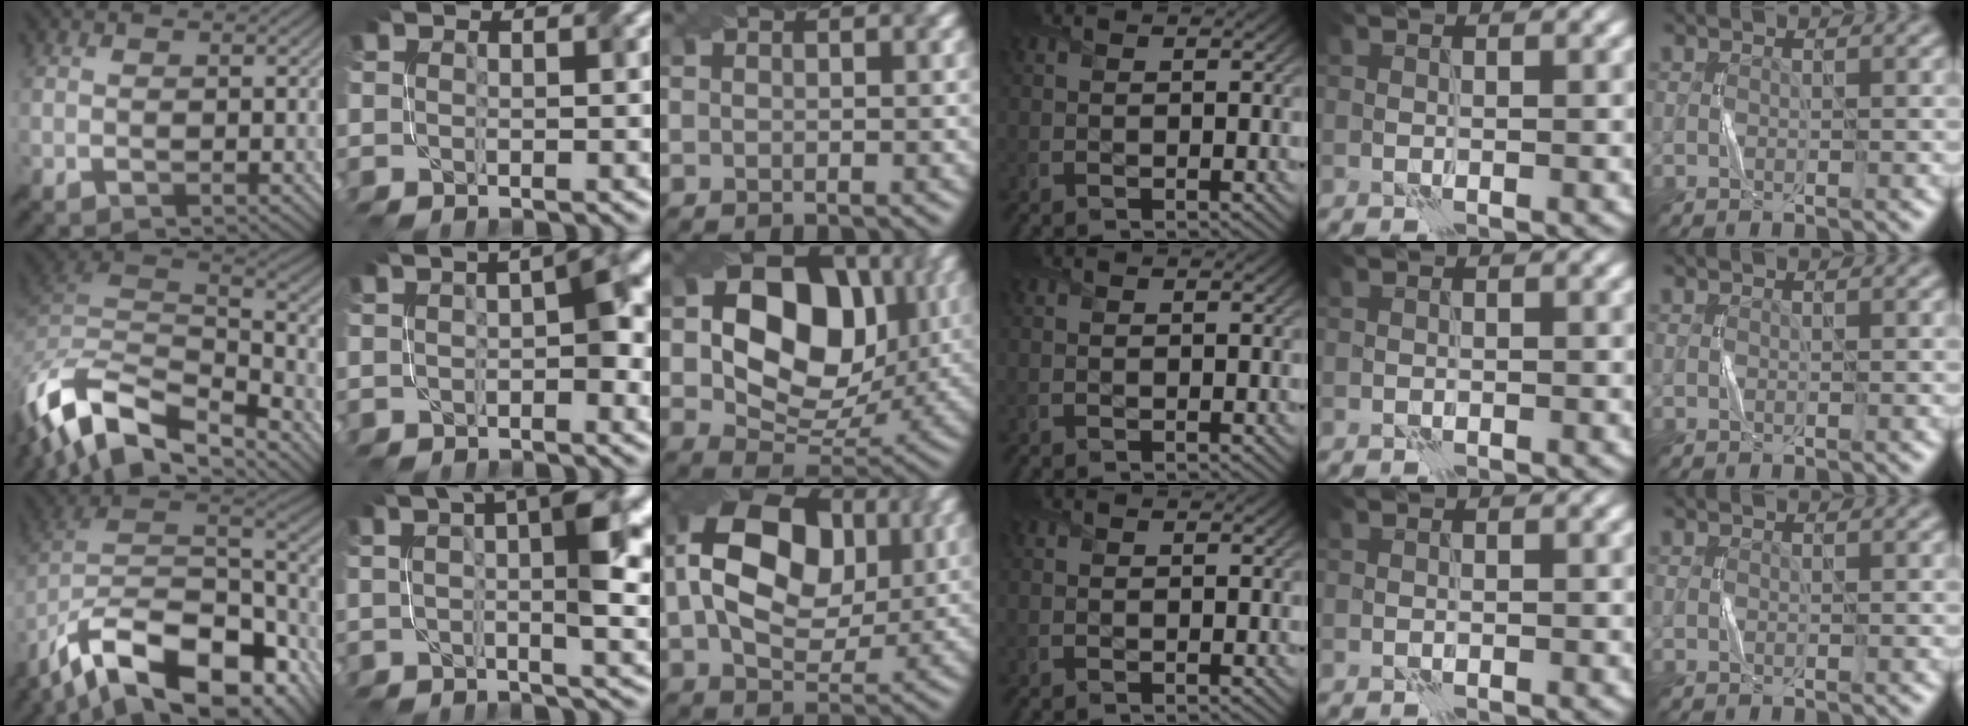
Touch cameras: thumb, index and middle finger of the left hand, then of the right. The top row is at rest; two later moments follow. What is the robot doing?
{"motion": "twist", "object": "screw"}